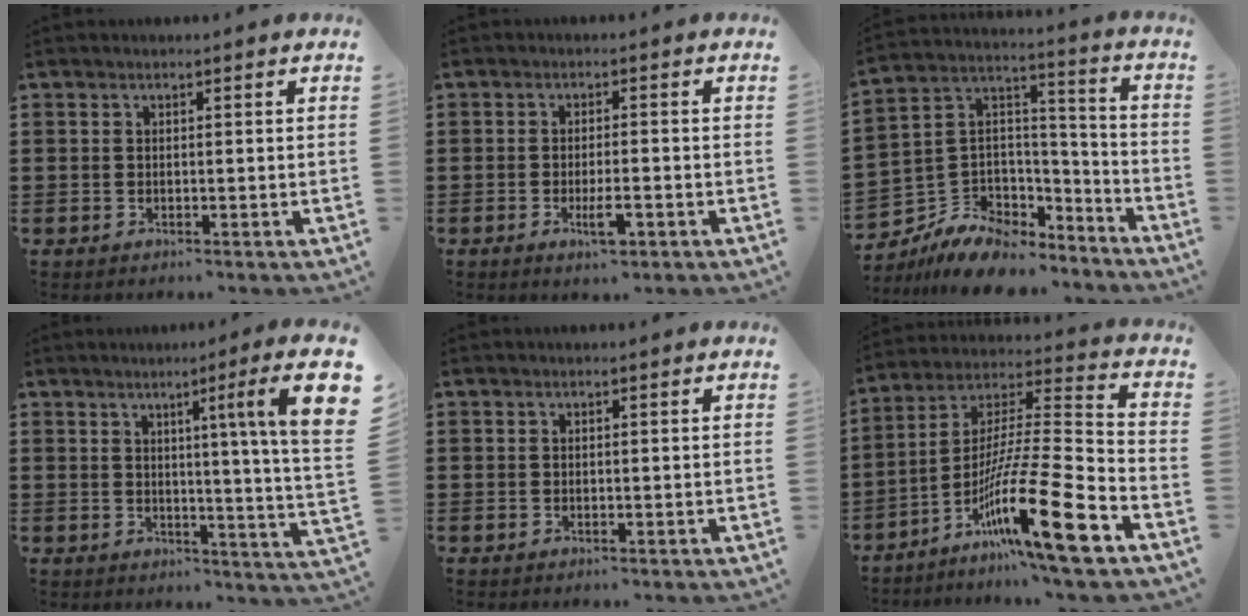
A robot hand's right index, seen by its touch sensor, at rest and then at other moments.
{"total": 3.7, "force": [-1.6, 1.1, 3.2], "torque": [-0.058, 0.000, -0.030]}
{"total": 8.8, "force": [-6.8, 5.2, 1.9], "torque": [-0.056, 0.010, -0.129]}
{"total": 8.8, "force": [3.4, -0.8, 8.0], "torque": [-0.130, -0.031, 0.043]}
{"total": 0.0}
{"total": 18.3, "force": [-10.0, 2.0, 15.2], "torque": [-0.280, 0.006, -0.176]}